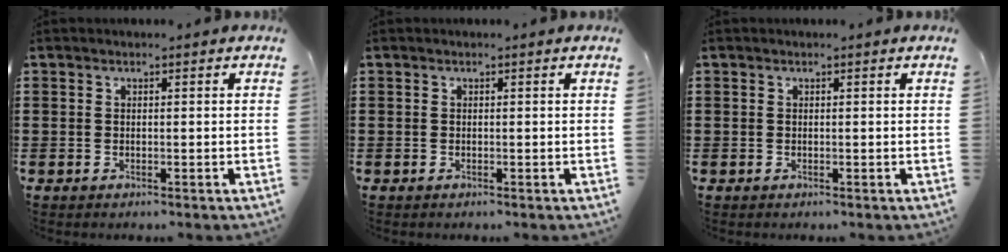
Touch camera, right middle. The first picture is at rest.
{"total": 0.0}
{"total": 0.0}